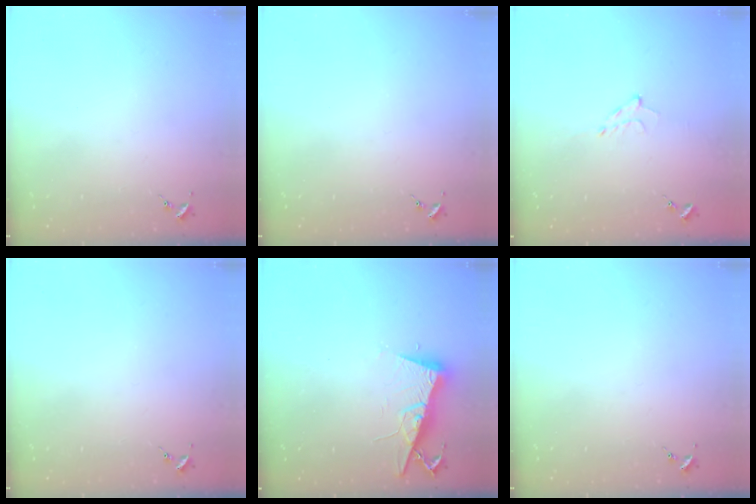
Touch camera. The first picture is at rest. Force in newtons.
{"total": 0.0}
{"total": 4.8, "press": 4.8, "slide": 0.8}
{"total": 0.0}
{"total": 9.1, "press": 9.1, "slide": 0.9}
{"total": 0.0}